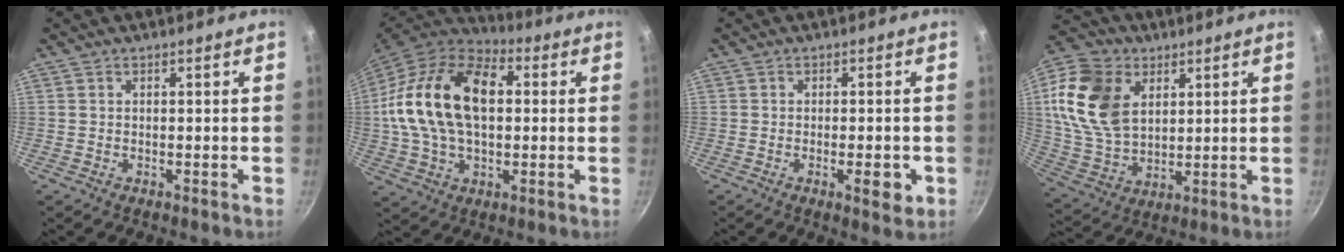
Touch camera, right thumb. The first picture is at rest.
{"total": 23.0, "force": [2.7, 14.3, 17.8], "torque": [-0.318, 0.031, 0.035]}
{"total": 4.8, "force": [-1.5, 1.7, 4.2], "torque": [-0.052, 0.004, -0.019]}
{"total": 17.4, "force": [5.2, 12.0, 11.4], "torque": [-0.201, -0.015, 0.105]}